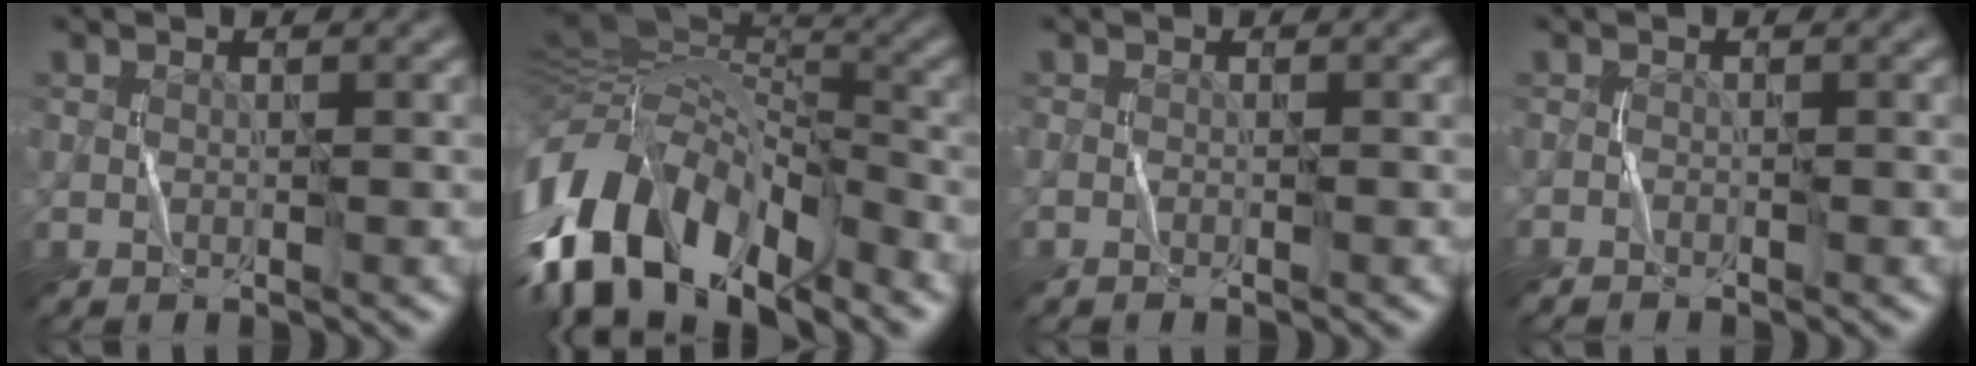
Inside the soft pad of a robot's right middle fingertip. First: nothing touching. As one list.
[{"total": 15.7, "force": [-7.1, 7.8, 11.6], "torque": [-0.245, -0.002, -0.130]}, {"total": 0.5, "force": [-0.5, 0.0, 0.2], "torque": [-0.005, -0.002, -0.009]}, {"total": 0.6, "force": [-0.6, 0.0, 0.0], "torque": [-0.001, 0.001, -0.012]}]